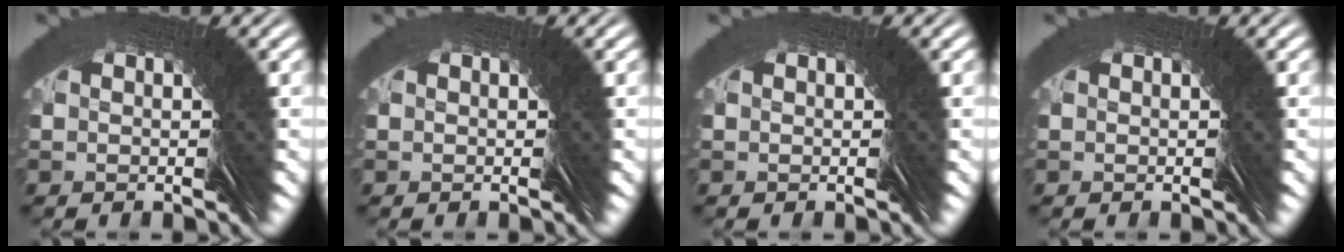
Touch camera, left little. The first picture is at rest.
{"total": 0.0}
{"total": 0.0}
{"total": 0.0}